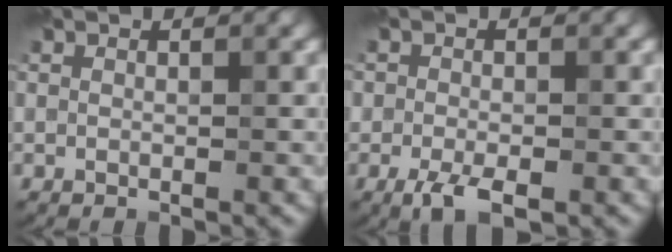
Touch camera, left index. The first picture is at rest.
{"total": 3.6, "force": [-1.9, 1.8, 2.5], "torque": [-0.046, -0.007, -0.035]}